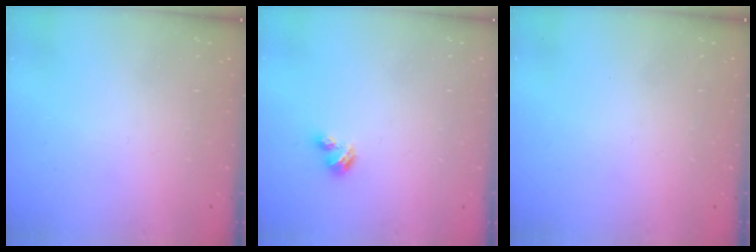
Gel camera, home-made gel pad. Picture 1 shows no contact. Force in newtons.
{"total": 3.4, "press": 3.4, "slide": 0.3}
{"total": 0.0}